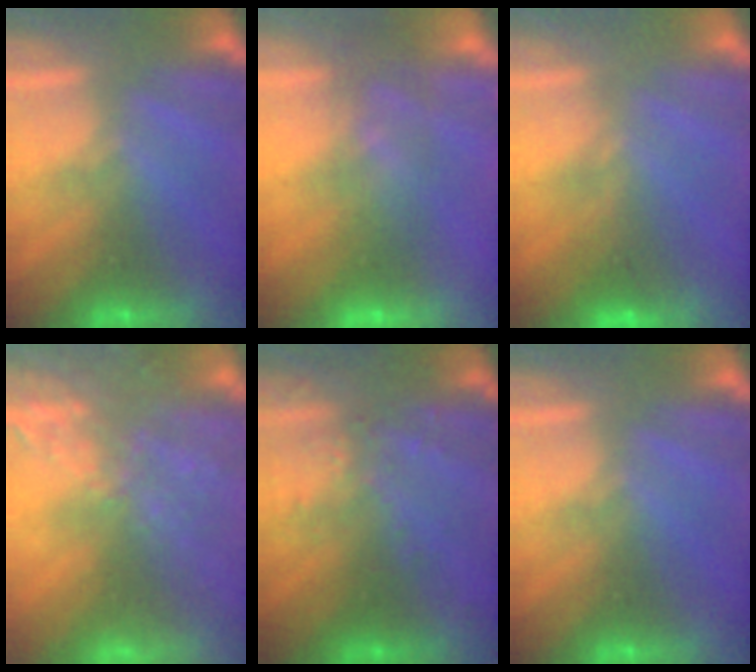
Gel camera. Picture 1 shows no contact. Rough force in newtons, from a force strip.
{"total": 7.3}
{"total": 1.6}
{"total": 8.3}
{"total": 3.1}
{"total": 0.0}